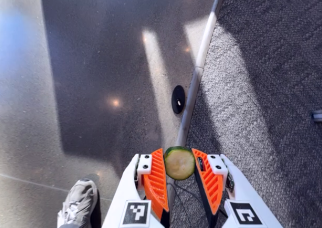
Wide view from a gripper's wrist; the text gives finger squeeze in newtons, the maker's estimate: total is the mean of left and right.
{"total": 6.8, "left": 6.5, "right": 7.1}